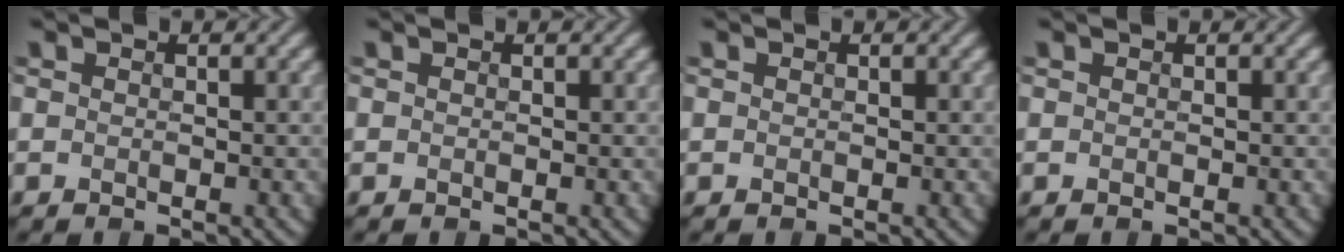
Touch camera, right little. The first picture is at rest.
{"total": 0.0}
{"total": 0.0}
{"total": 0.0}